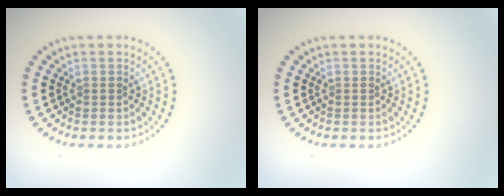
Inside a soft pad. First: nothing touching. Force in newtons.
{"total": 0.0}